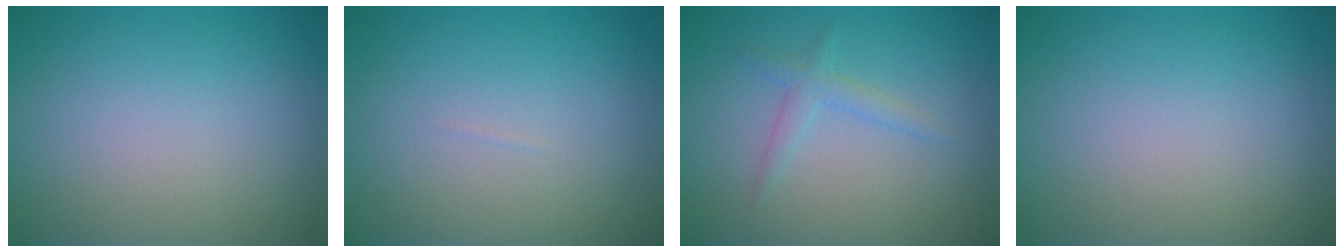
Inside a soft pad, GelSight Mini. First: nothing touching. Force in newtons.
{"total": 0.0}
{"total": 1.6, "press": 1.6, "slide": 0.1}
{"total": 0.0}